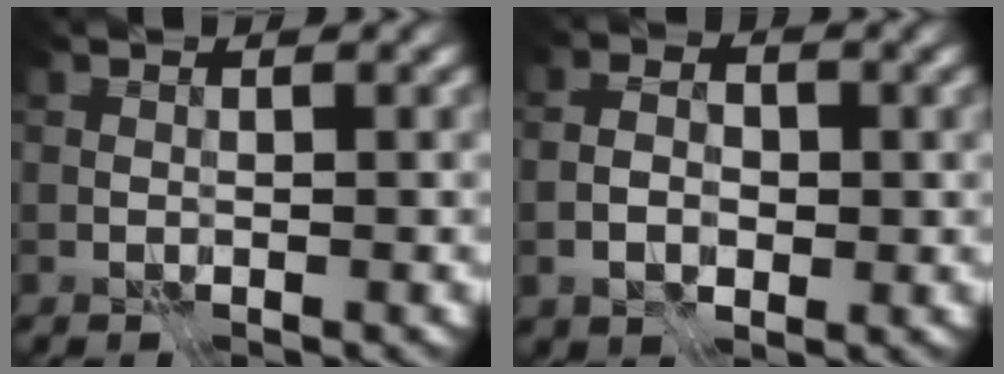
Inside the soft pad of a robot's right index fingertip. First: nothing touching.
{"total": 3.0, "force": [-0.5, 1.9, 2.2], "torque": [-0.041, 0.003, -0.012]}